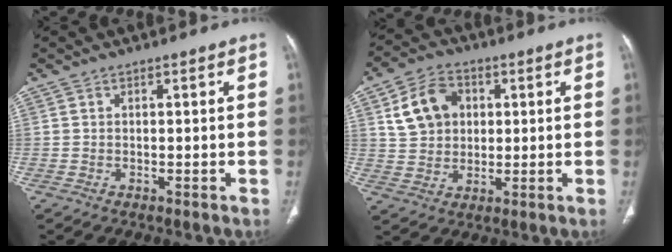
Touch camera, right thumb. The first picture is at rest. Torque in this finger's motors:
{"motor_torque": [0.22, 0.84, 0.26, 0.05, 0.05]}